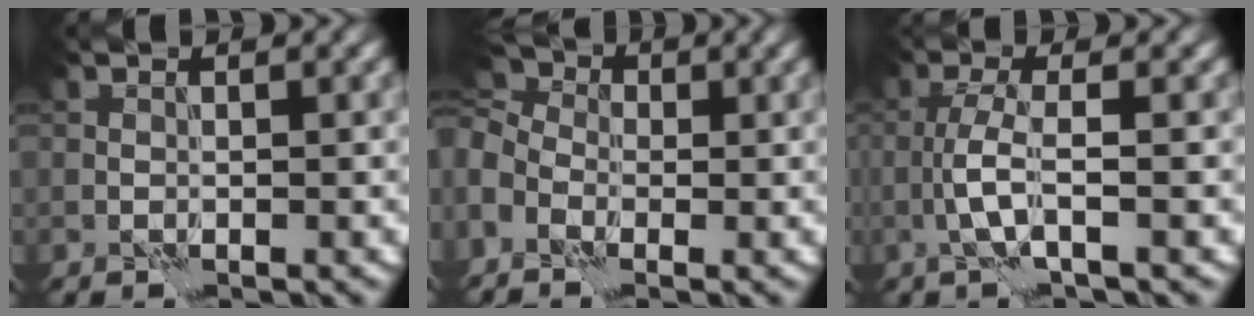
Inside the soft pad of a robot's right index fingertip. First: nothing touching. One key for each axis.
{"total": 7.1, "fx": -2.0, "fy": 5.2, "fz": 4.3, "tx": -0.113, "ty": -0.002, "tz": -0.035}
{"total": 2.9, "fx": -0.6, "fy": 0.6, "fz": 2.8, "tx": -0.065, "ty": 0.004, "tz": -0.016}